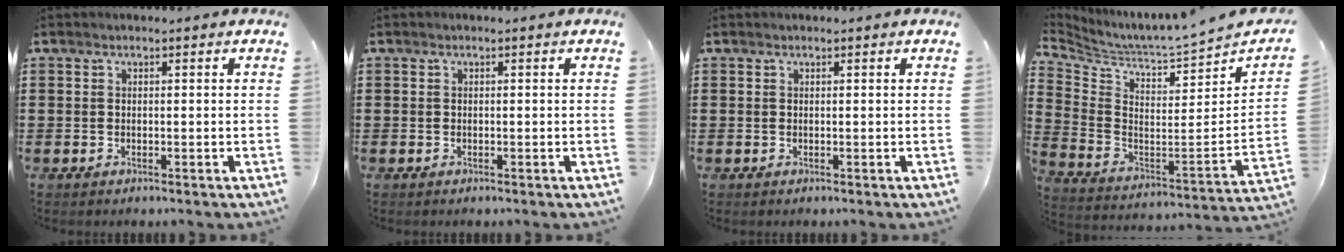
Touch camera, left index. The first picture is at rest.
{"total": 0.0}
{"total": 0.0}
{"total": 3.5, "force": [3.4, -0.8, 0.3], "torque": [-0.034, -0.063, 0.049]}